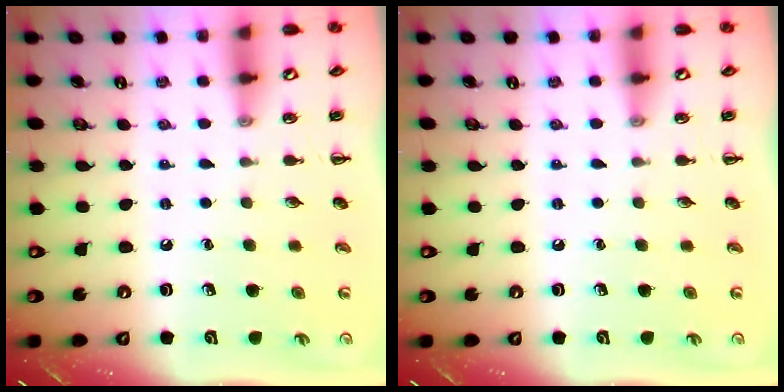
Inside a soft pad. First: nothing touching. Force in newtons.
{"total": 0.0}